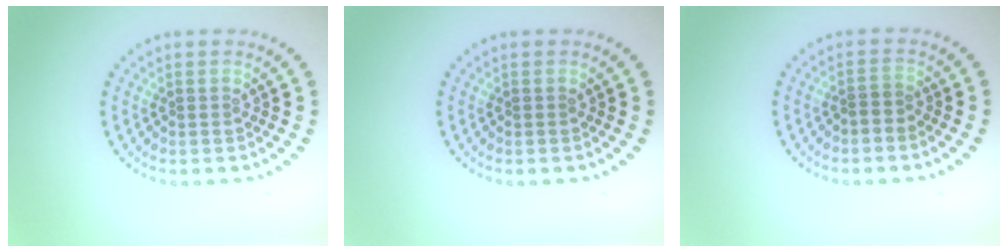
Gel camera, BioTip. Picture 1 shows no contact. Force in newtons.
{"total": 0.0}
{"total": 0.7, "press": 0.6, "slide": 0.5}